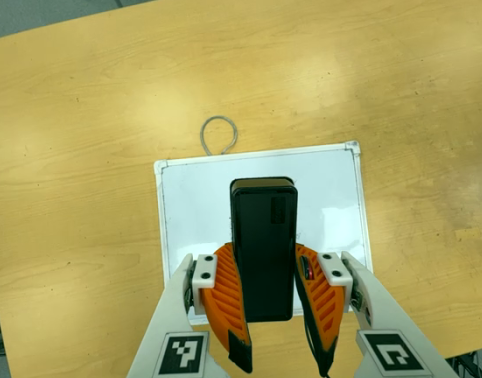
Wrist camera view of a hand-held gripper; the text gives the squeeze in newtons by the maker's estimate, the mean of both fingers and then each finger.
{"total": 8.1, "left": 6.9, "right": 9.2}